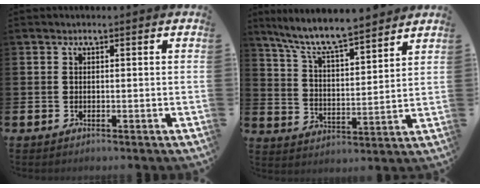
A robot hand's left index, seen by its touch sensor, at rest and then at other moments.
{"total": 8.3, "force": [7.9, 0.7, 2.7], "torque": [-0.089, -0.055, 0.139]}